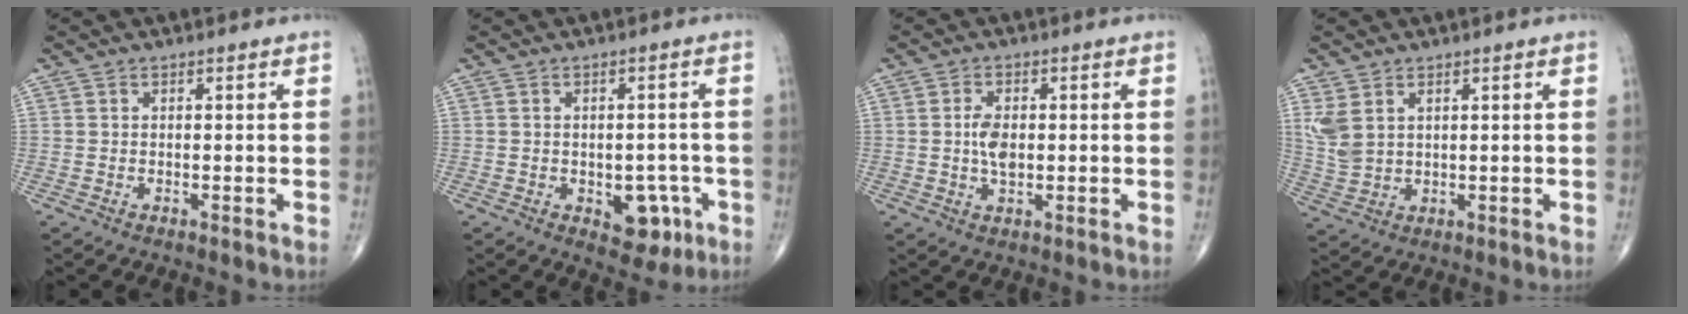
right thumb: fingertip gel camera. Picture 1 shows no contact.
{"total": 6.8, "force": [-2.4, 4.3, 4.7], "torque": [-0.027, 0.011, -0.023]}
{"total": 4.3, "force": [0.1, 2.4, 3.5], "torque": [-0.064, -0.002, 0.000]}
{"total": 5.1, "force": [2.2, 3.2, 3.4], "torque": [-0.075, -0.006, 0.057]}